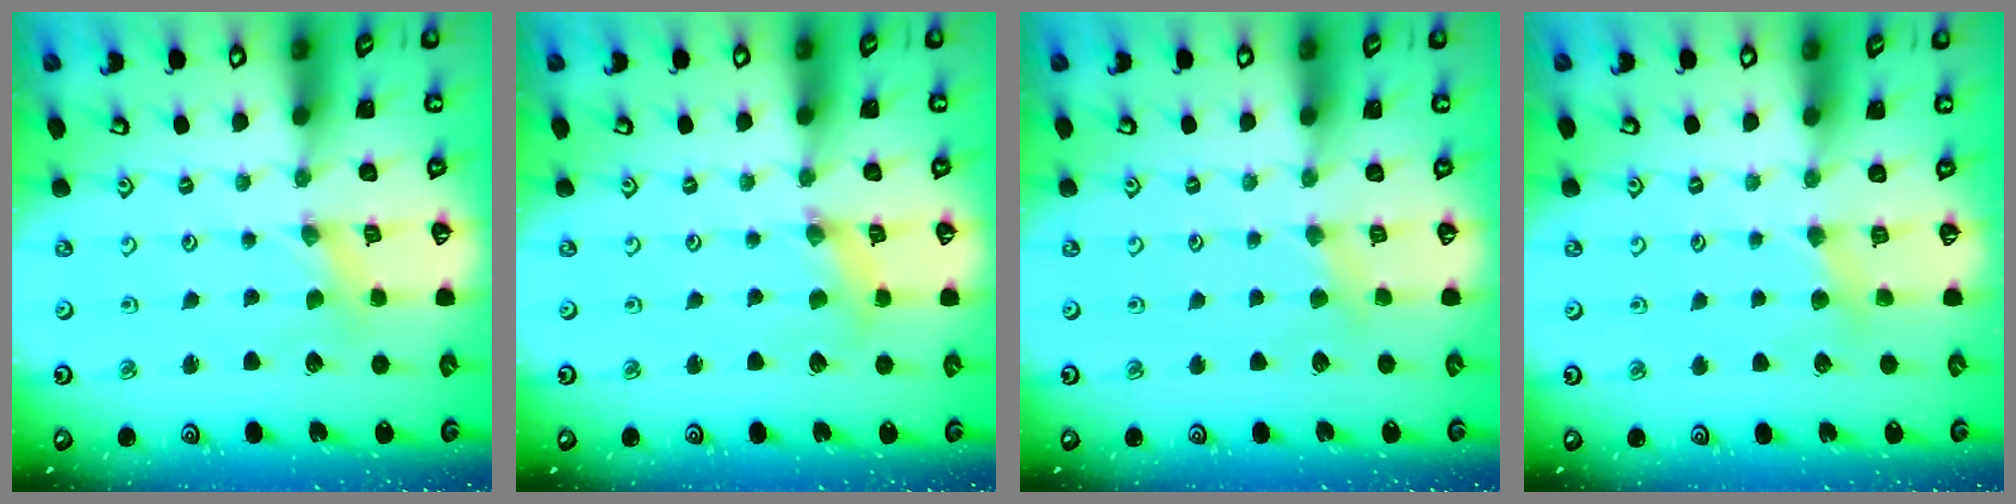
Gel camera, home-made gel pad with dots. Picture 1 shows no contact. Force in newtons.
{"total": 2.4, "press": 2.3, "slide": 0.4}
{"total": 2.8, "press": 2.8, "slide": 0.4}
{"total": 4.2, "press": 4.2, "slide": 0.6}